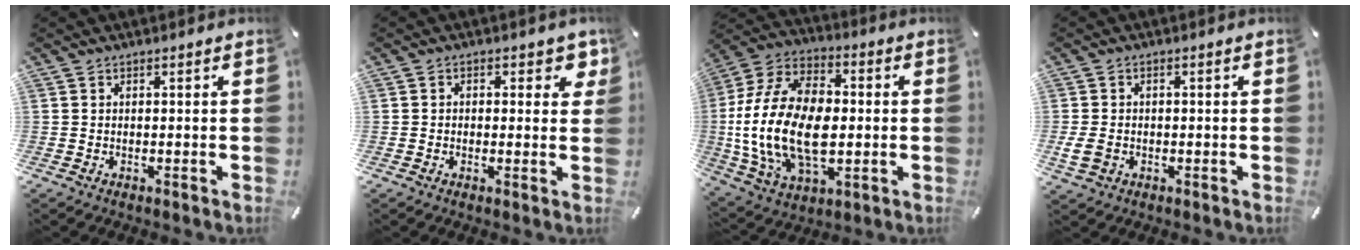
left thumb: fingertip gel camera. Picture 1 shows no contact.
{"total": 3.7, "force": [1.1, 2.5, 2.6], "torque": [-0.014, -0.006, 0.009]}
{"total": 21.6, "force": [-2.7, 14.3, 16.0], "torque": [-0.353, 0.010, -0.043]}
{"total": 3.7, "force": [-0.8, 2.9, 2.2], "torque": [-0.044, 0.003, -0.012]}